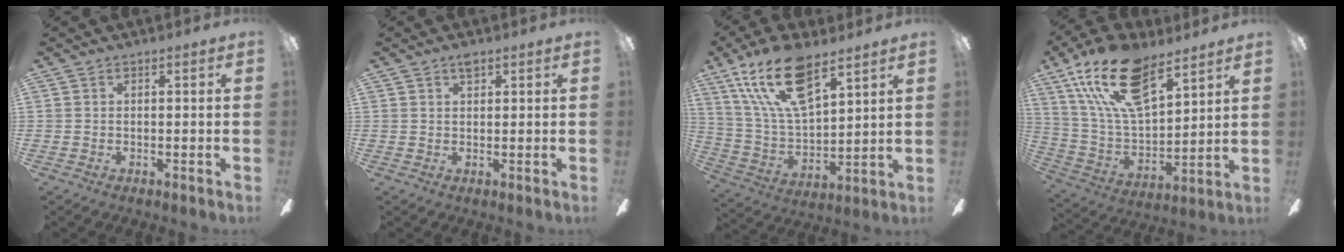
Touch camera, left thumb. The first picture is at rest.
{"total": 2.0, "force": [1.3, 0.9, 1.1], "torque": [-0.018, 0.000, 0.022]}
{"total": 18.6, "force": [11.6, 7.8, 12.3], "torque": [-0.247, -0.046, 0.200]}
{"total": 21.8, "force": [13.2, 10.1, 14.2], "torque": [-0.282, -0.060, 0.231]}